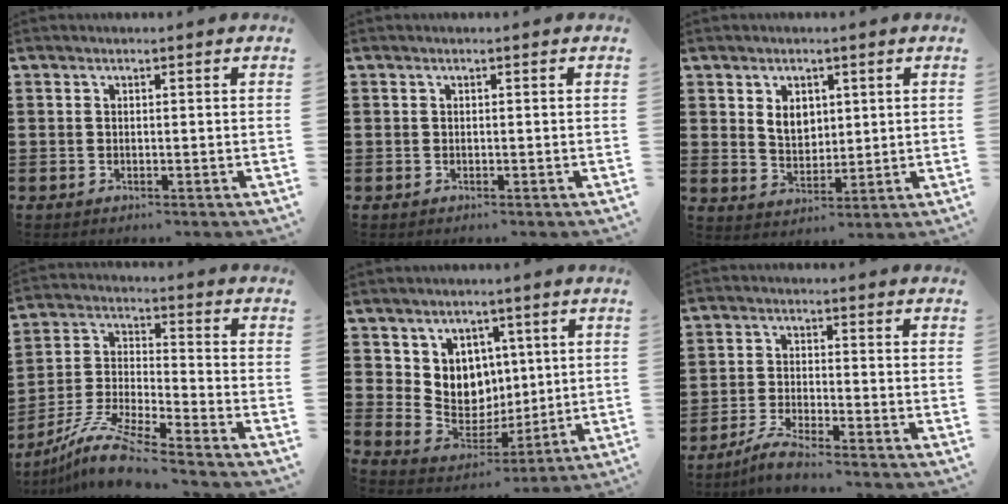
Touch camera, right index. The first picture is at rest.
{"total": 0.0}
{"total": 4.3, "force": [1.6, 3.1, 2.5], "torque": [-0.052, 0.008, 0.026]}
{"total": 9.7, "force": [-8.5, 0.0, 4.6], "torque": [-0.105, 0.000, -0.172]}
{"total": 7.2, "force": [3.0, 6.4, 0.7], "torque": [-0.042, -0.028, 0.062]}
{"total": 3.6, "force": [-3.3, -0.3, 1.6], "torque": [-0.043, -0.006, -0.066]}